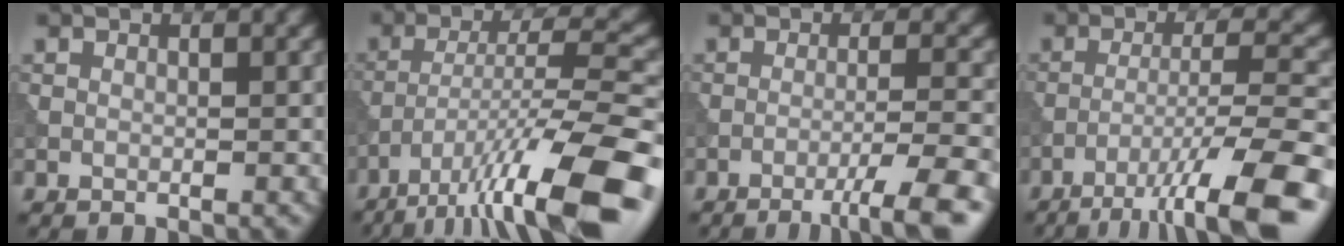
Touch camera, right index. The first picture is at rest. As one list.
[{"total": 13.5, "force": [-8.4, 2.6, 10.2], "torque": [-0.168, 0.006, -0.142]}, {"total": 5.9, "force": [-3.4, 0.7, 4.7], "torque": [-0.070, 0.007, -0.058]}, {"total": 11.1, "force": [-7.2, 1.5, 8.3], "torque": [-0.119, 0.014, -0.114]}]